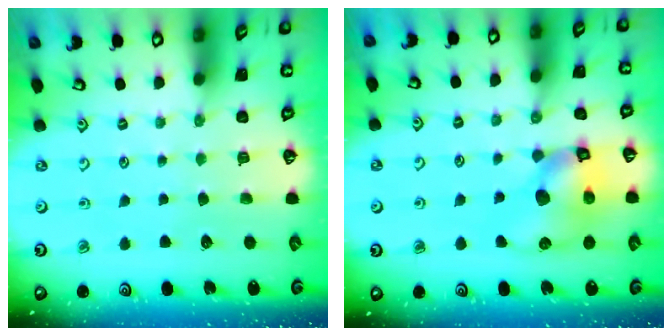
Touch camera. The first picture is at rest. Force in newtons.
{"total": 12.5, "press": 12.3, "slide": 1.8}